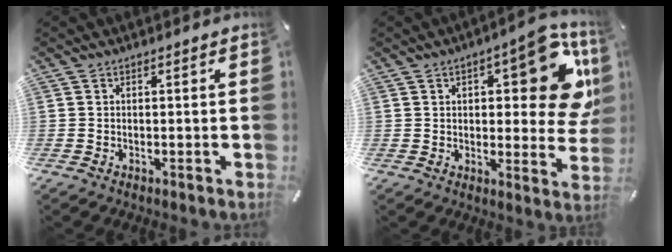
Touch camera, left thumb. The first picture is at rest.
{"total": 15.5, "force": [5.2, 6.7, 13.0], "torque": [-0.144, -0.026, 0.078]}